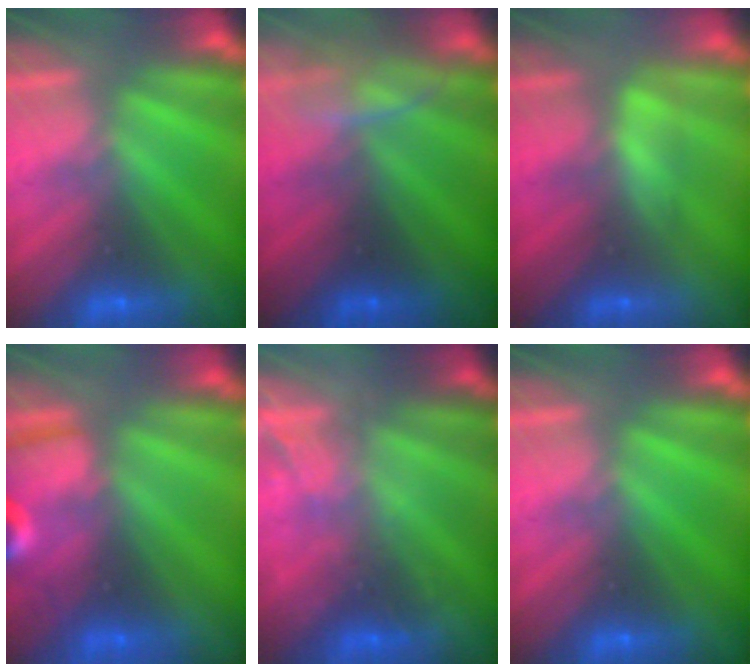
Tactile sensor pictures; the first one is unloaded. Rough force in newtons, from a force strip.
{"total": 2.8}
{"total": 2.3}
{"total": 6.3}
{"total": 2.3}
{"total": 0.0}